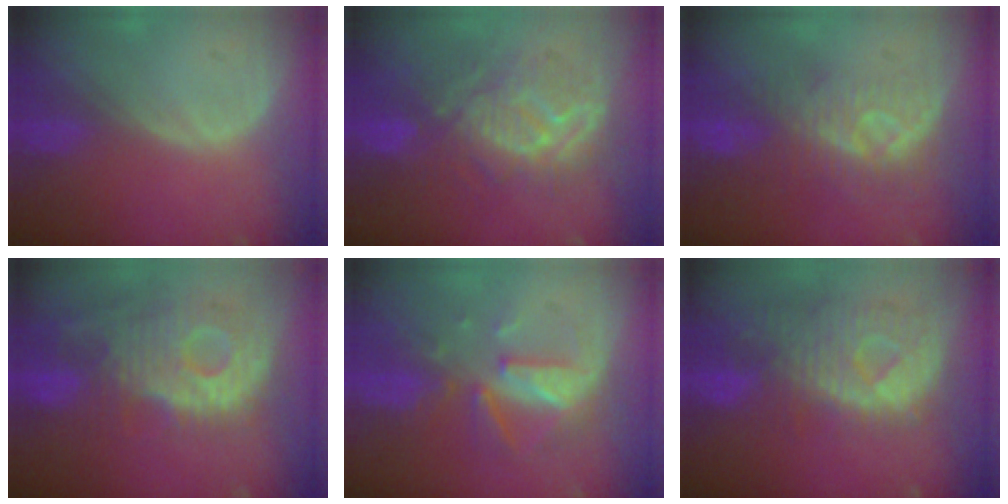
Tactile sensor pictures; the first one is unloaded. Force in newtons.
{"total": 9.4, "press": 9.4, "slide": 0.6}
{"total": 8.2, "press": 7.6, "slide": 3.1}
{"total": 11.8, "press": 10.6, "slide": 5.1}
{"total": 8.1, "press": 7.4, "slide": 3.2}
{"total": 10.7, "press": 9.5, "slide": 4.9}